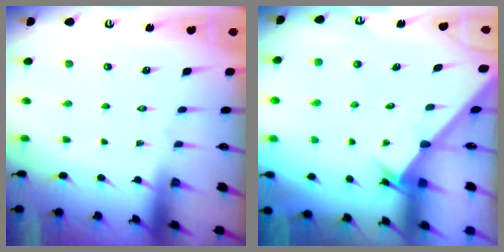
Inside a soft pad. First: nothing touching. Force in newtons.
{"total": 2.4, "press": 2.4, "slide": 0.2}